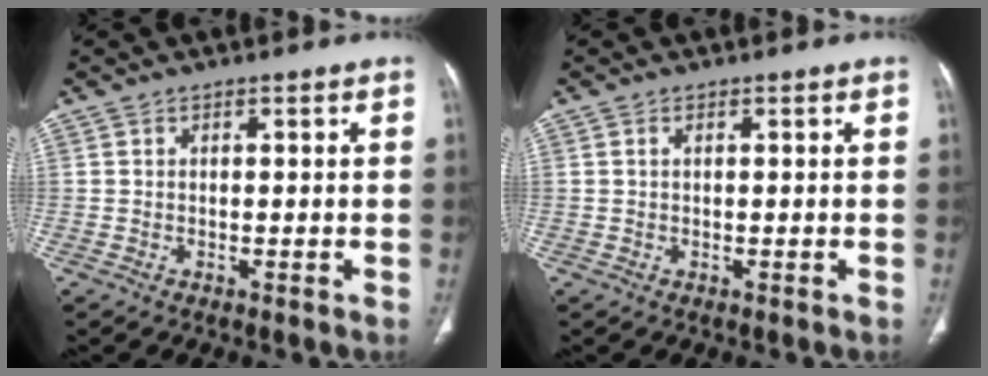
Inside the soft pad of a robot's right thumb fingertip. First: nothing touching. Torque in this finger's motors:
{"motor_torque": [-0.04, -0.08, -0.35, 0.37, 0.07]}